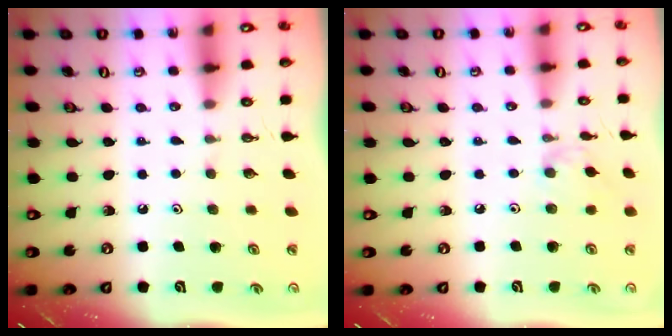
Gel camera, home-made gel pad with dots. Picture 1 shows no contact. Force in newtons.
{"total": 4.2, "press": 4.1, "slide": 0.7}